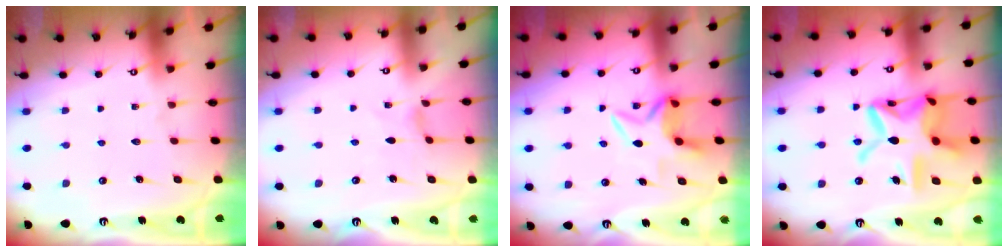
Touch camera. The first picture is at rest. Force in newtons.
{"total": 0.6, "press": 0.6, "slide": 0.2}
{"total": 5.3, "press": 5.2, "slide": 1.1}
{"total": 20.5, "press": 20.4, "slide": 1.9}